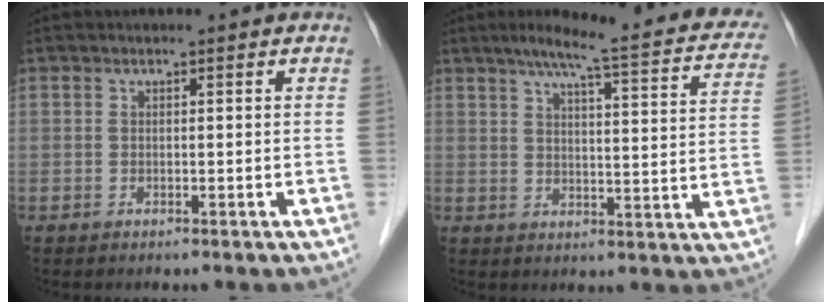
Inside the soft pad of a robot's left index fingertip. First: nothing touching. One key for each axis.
{"total": 20.0, "fx": 15.9, "fy": 2.7, "fz": 11.8, "tx": -0.154, "ty": 0.007, "tz": 0.183}